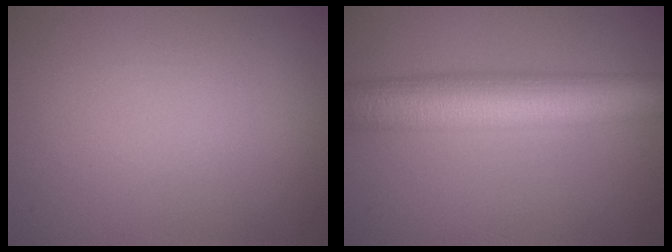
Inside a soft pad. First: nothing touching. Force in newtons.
{"total": 9.4, "press": 9.4, "slide": 0.3}